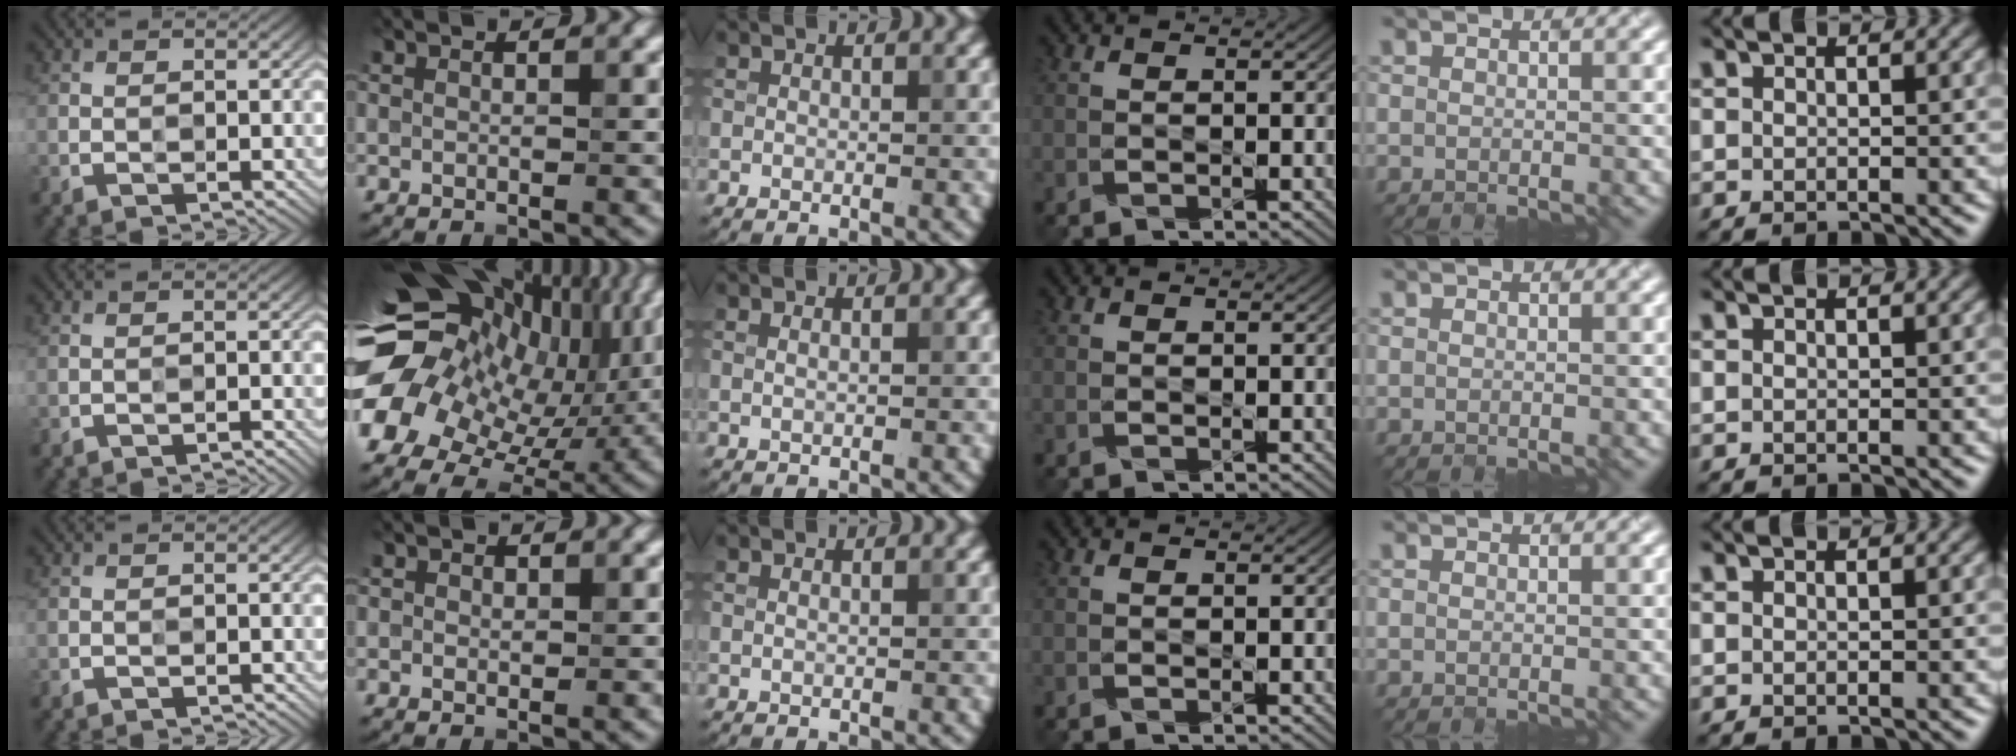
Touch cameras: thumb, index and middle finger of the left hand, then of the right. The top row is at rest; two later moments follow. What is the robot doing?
{"motion": "close", "object": "sandwich press"}